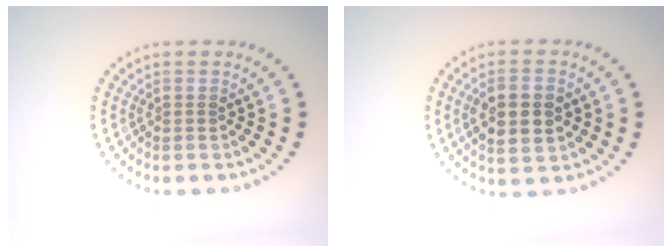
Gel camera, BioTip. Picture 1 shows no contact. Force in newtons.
{"total": 4.1, "press": 4.1, "slide": 0.3}